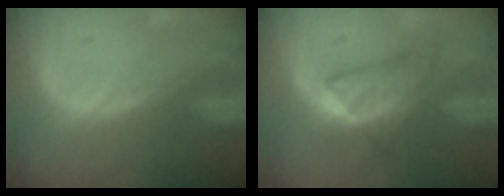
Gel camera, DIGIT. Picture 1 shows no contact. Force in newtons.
{"total": 6.2, "press": 5.4, "slide": 3.0}